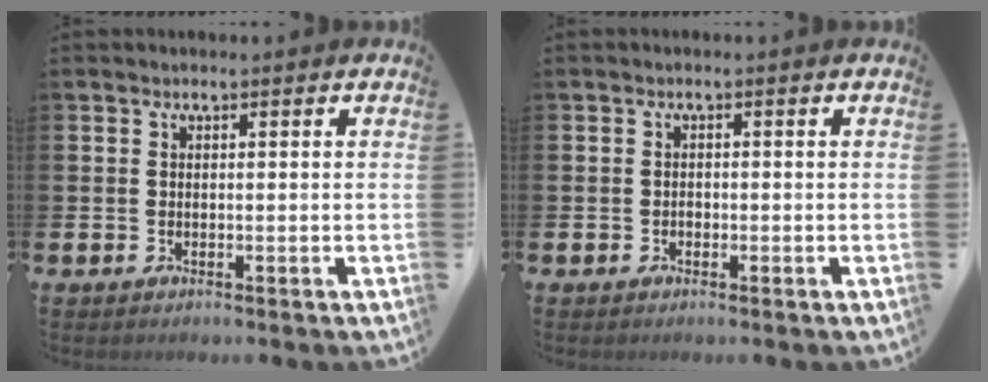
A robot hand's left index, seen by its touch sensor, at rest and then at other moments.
{"total": 0.7, "force": [-0.3, 0.6, 0.2], "torque": [-0.005, 0.003, -0.008]}